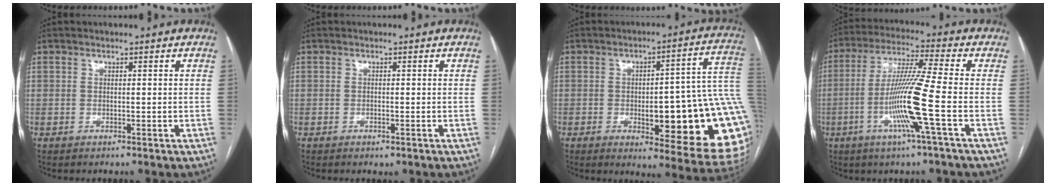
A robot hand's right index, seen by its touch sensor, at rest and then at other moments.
{"total": 0.8, "force": [-0.5, 0.2, 0.6], "torque": [-0.010, -0.002, -0.003]}
{"total": 24.3, "force": [-3.4, 5.0, 23.5], "torque": [-0.195, 0.017, -0.029]}
{"total": 12.3, "force": [-3.5, -1.8, 11.6], "torque": [-0.229, -0.010, -0.075]}